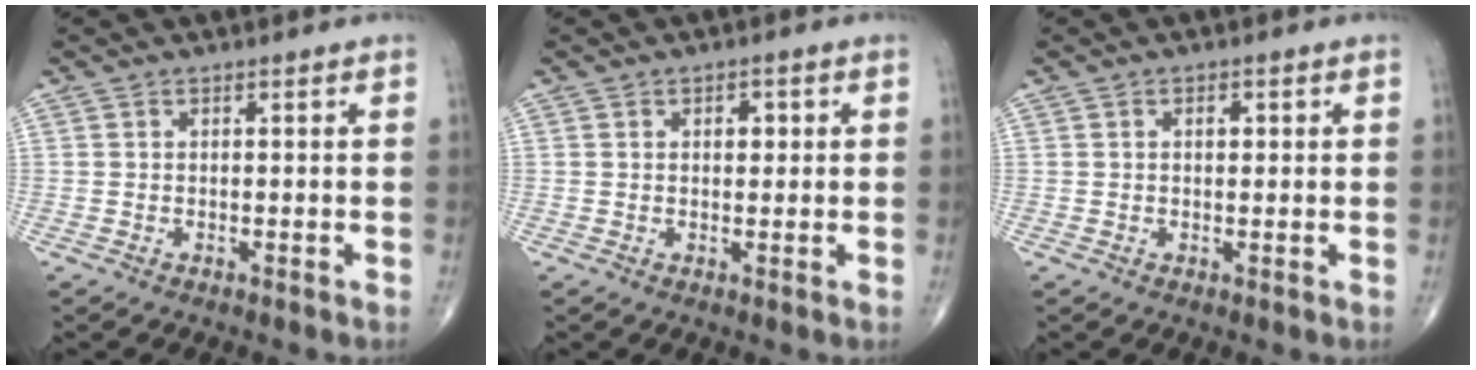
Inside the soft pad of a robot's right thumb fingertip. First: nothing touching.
{"total": 2.5, "force": [0.7, 1.6, 1.8], "torque": [-0.014, 0.001, 0.007]}
{"total": 1.9, "force": [0.5, 1.1, 1.4], "torque": [-0.020, 0.001, 0.006]}